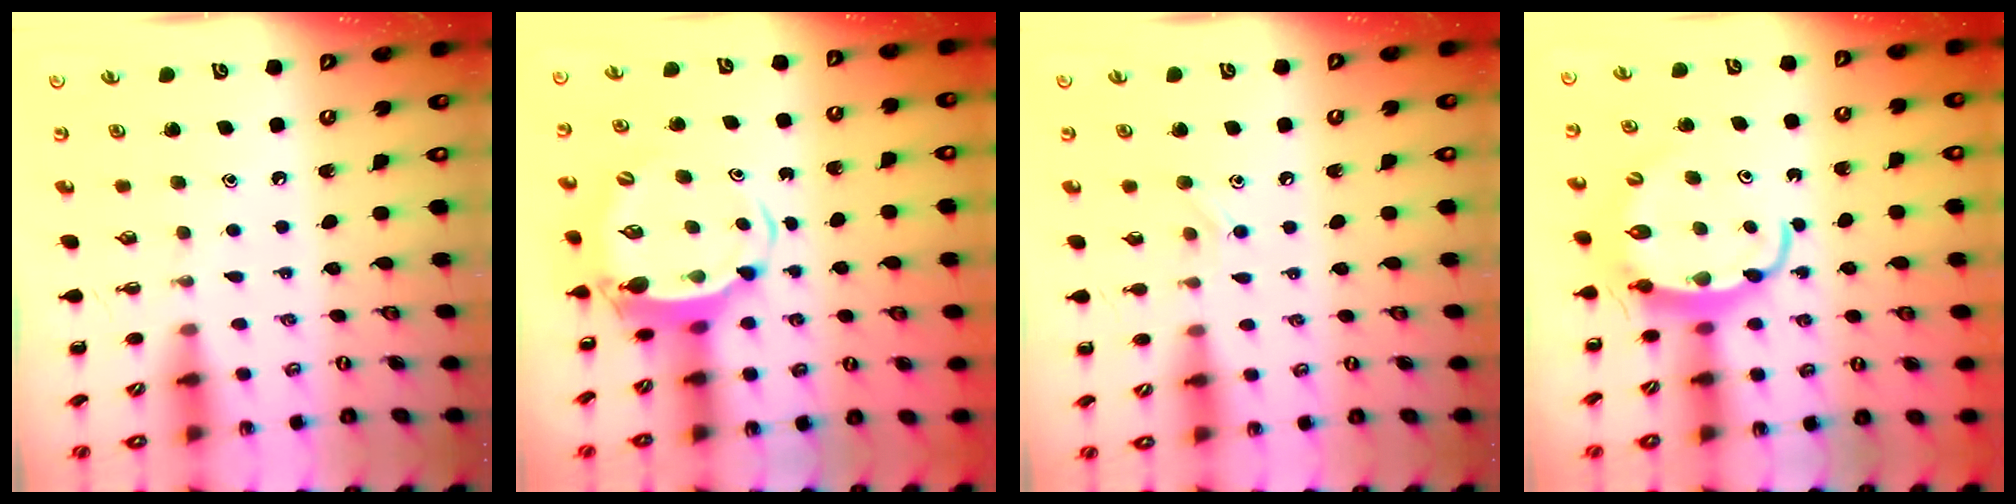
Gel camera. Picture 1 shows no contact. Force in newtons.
{"total": 5.5, "press": 5.4, "slide": 1.0}
{"total": 6.6, "press": 6.4, "slide": 1.7}
{"total": 7.3, "press": 7.3, "slide": 0.6}